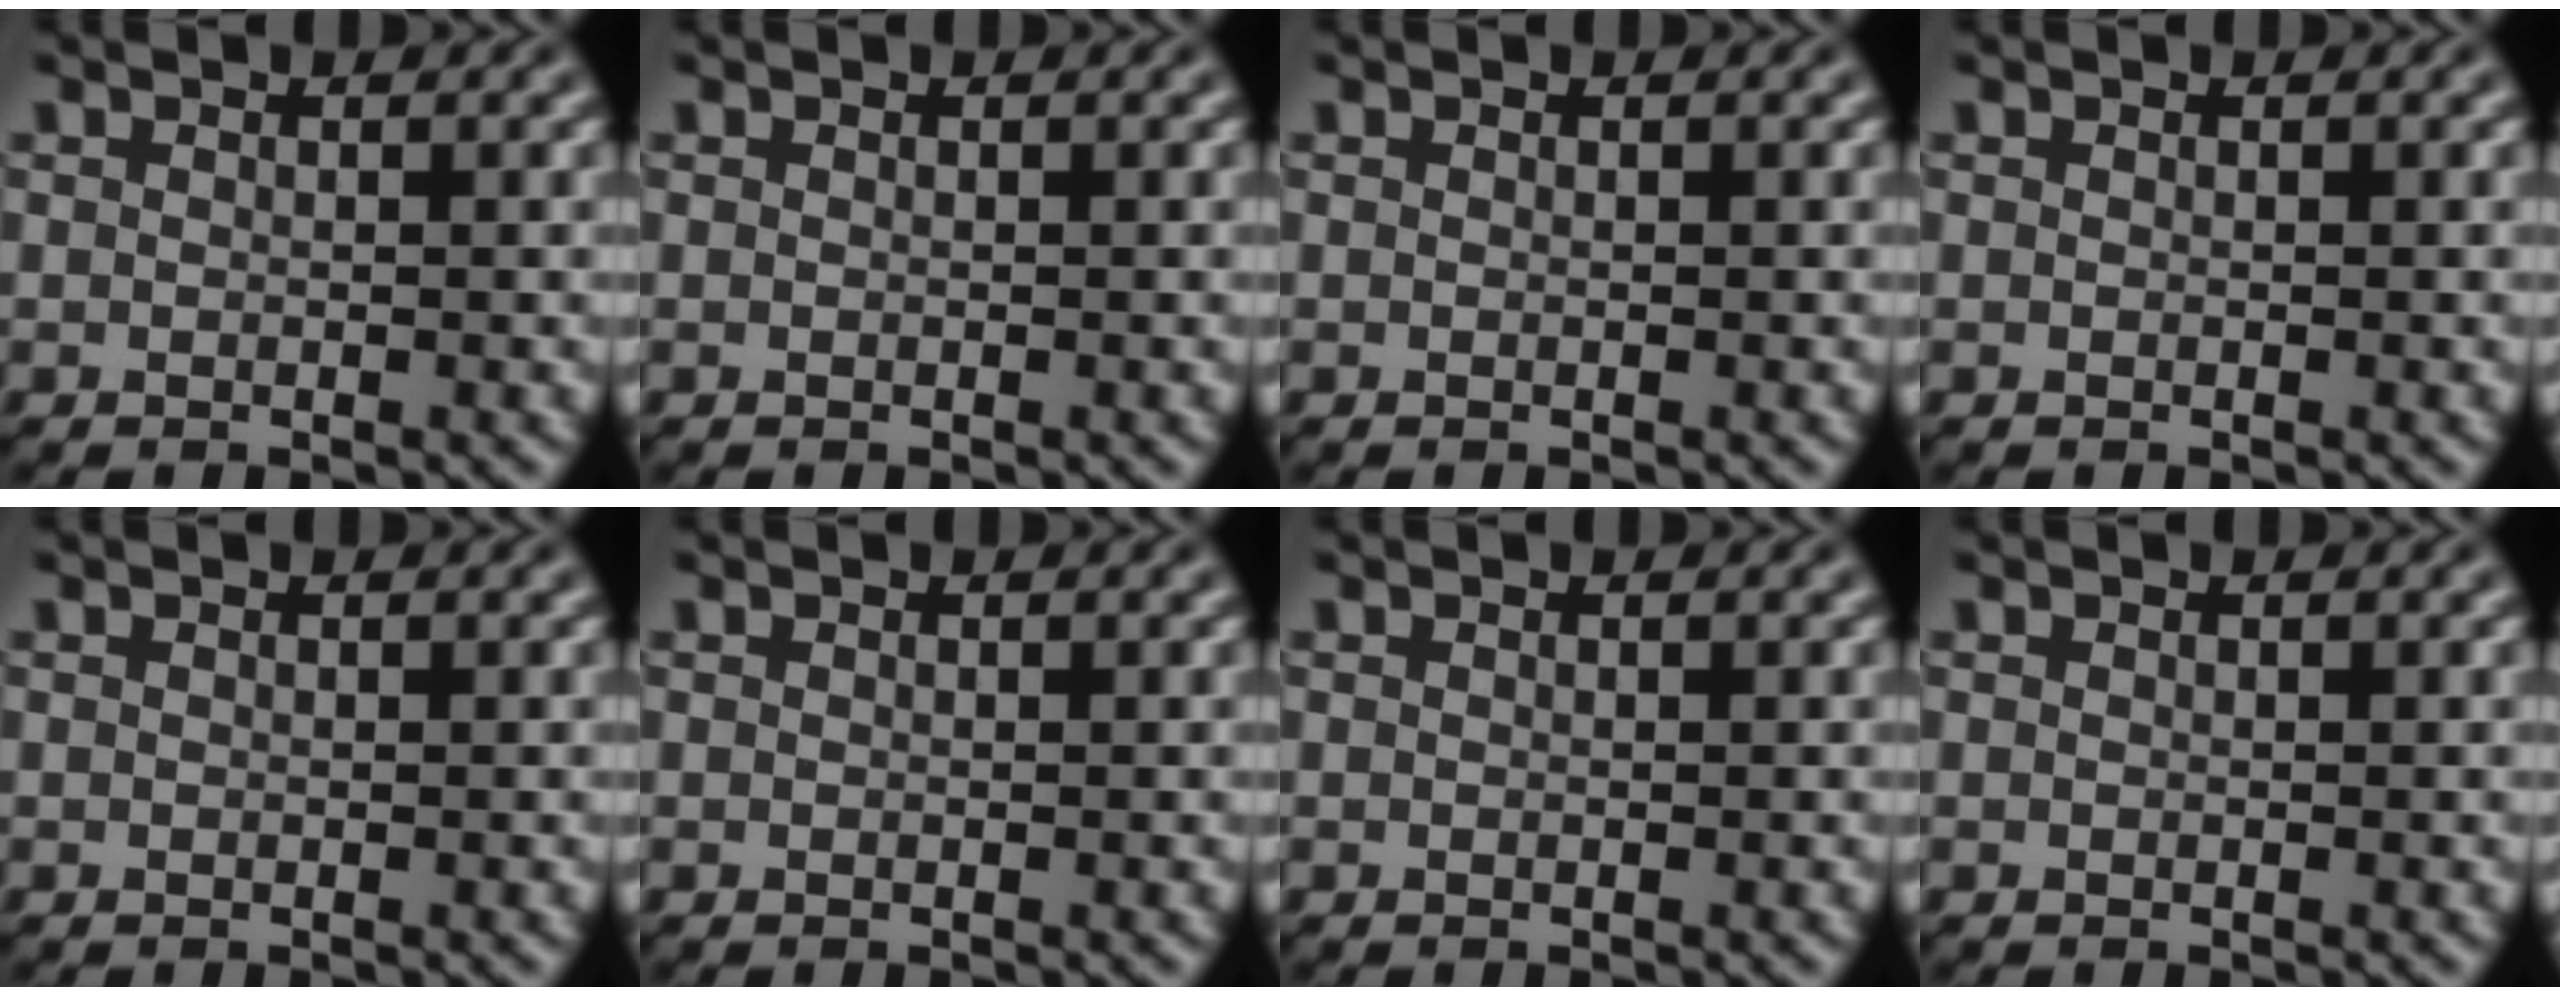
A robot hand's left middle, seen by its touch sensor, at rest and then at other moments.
{"total": 0.0}
{"total": 0.0}
{"total": 0.0}
{"total": 0.0}
{"total": 0.0}
{"total": 0.0}
{"total": 0.0}